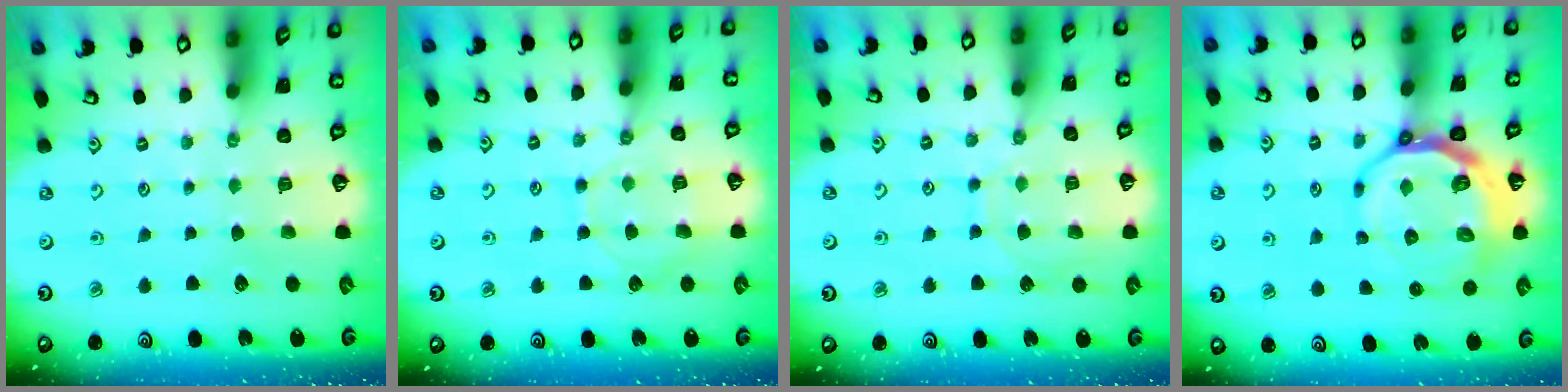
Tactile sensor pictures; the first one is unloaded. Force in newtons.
{"total": 8.8, "press": 8.8, "slide": 0.9}
{"total": 9.0, "press": 8.9, "slide": 0.9}
{"total": 11.4, "press": 10.9, "slide": 3.5}